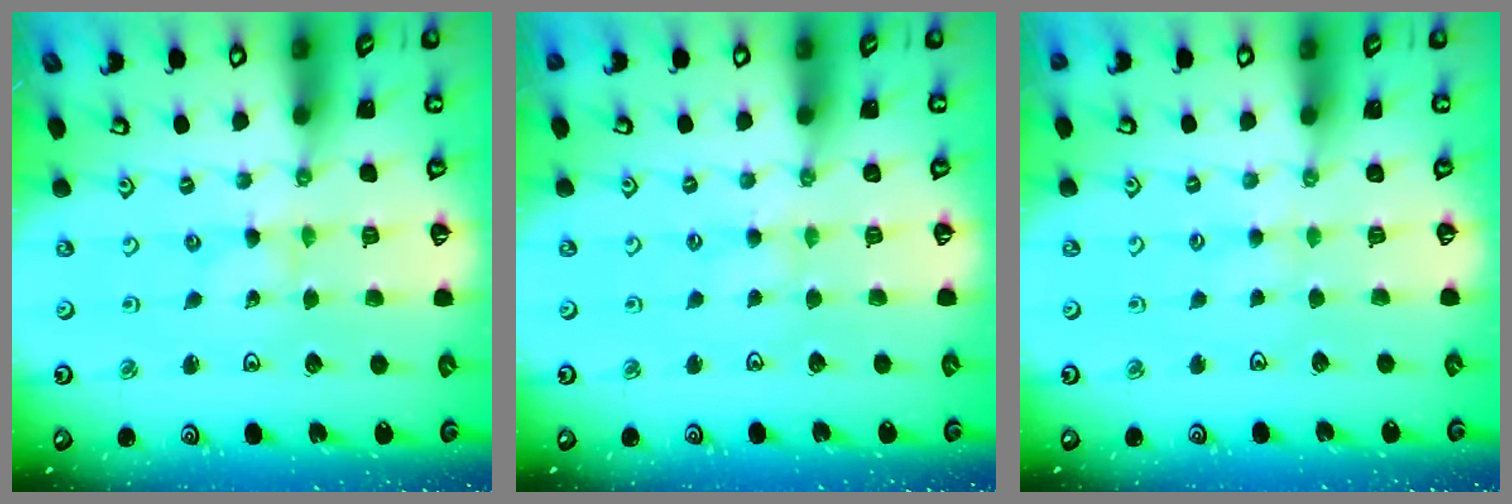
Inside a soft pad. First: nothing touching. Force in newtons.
{"total": 1.2, "press": 1.2, "slide": 0.3}
{"total": 1.7, "press": 1.7, "slide": 0.3}